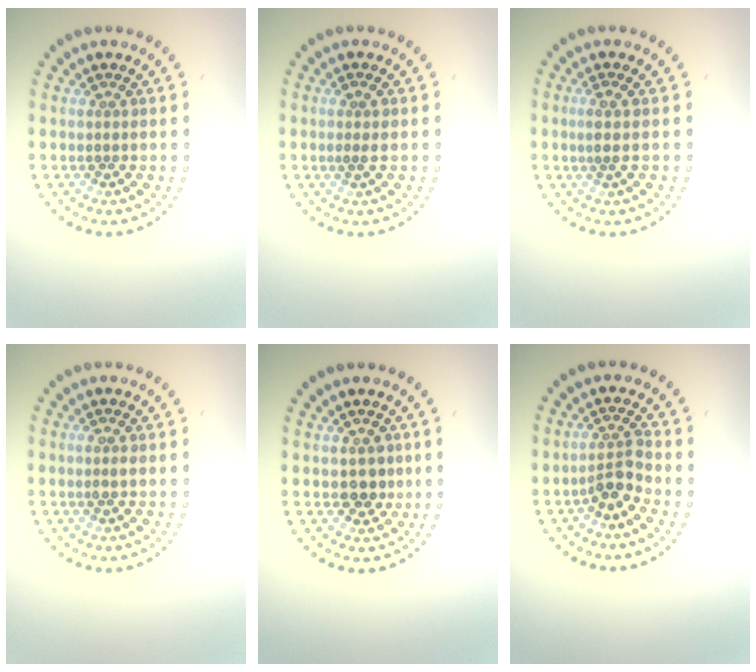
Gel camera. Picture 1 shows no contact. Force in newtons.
{"total": 1.1, "press": 1.0, "slide": 0.4}
{"total": 1.0, "press": 0.6, "slide": 0.8}
{"total": 0.8, "press": 0.7, "slide": 0.3}
{"total": 1.9, "press": 1.8, "slide": 0.7}
{"total": 2.4, "press": 1.8, "slide": 1.6}